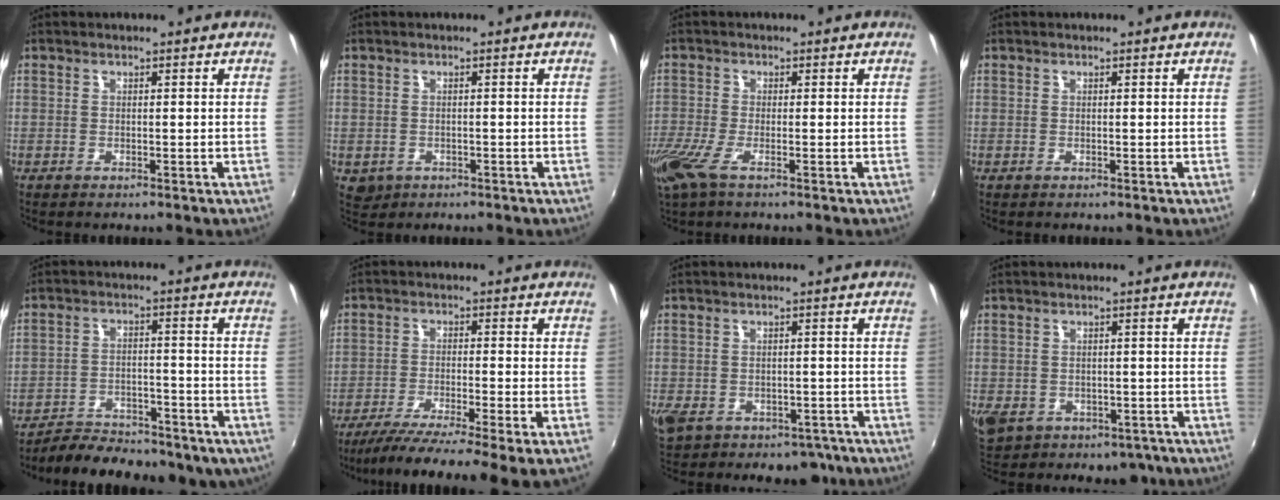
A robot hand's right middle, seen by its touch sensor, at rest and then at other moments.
{"total": 2.7, "force": [-0.8, 2.3, 1.1], "torque": [-0.023, -0.005, -0.007]}
{"total": 6.0, "force": [-3.4, 1.3, 4.8], "torque": [-0.115, -0.023, -0.069]}
{"total": 0.0}
{"total": 15.1, "force": [-11.9, 5.9, 7.1], "torque": [-0.145, -0.014, -0.163]}
{"total": 11.4, "force": [-9.3, -1.8, 6.4], "torque": [-0.124, -0.040, -0.149]}
{"total": 11.3, "force": [-6.0, 7.9, 5.3], "torque": [-0.136, -0.006, -0.068]}
{"total": 12.0, "force": [-5.1, 9.1, 5.9], "torque": [-0.154, -0.016, -0.059]}